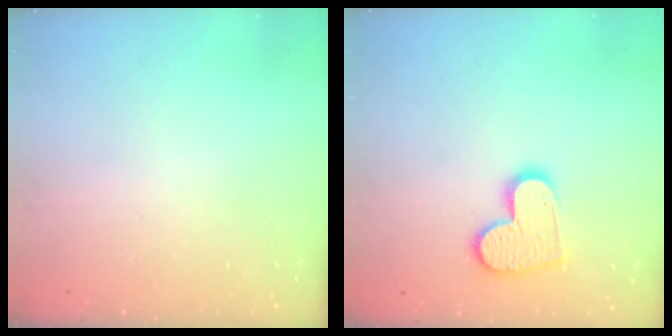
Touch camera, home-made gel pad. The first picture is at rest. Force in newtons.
{"total": 11.8, "press": 11.8, "slide": 0.8}